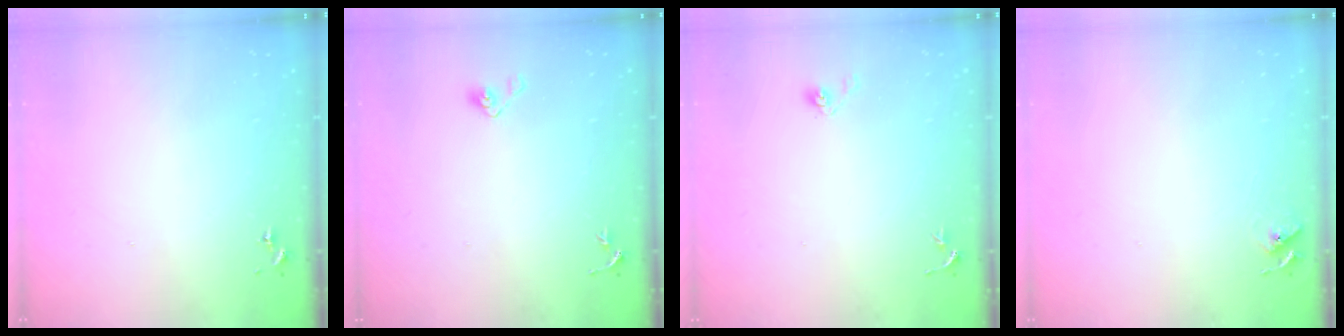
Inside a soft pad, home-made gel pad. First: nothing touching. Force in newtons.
{"total": 5.0, "press": 4.4, "slide": 2.3}
{"total": 3.9, "press": 3.3, "slide": 2.0}
{"total": 5.8, "press": 5.8, "slide": 0.7}